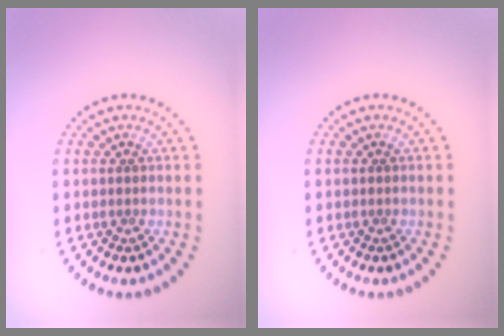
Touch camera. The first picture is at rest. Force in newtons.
{"total": 0.0}